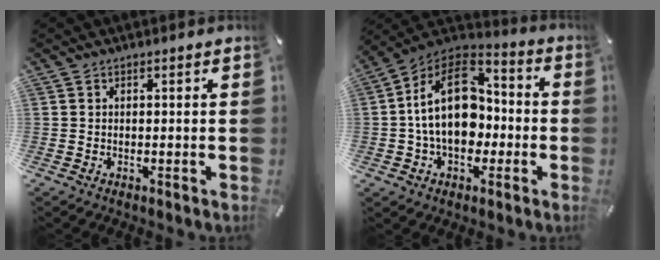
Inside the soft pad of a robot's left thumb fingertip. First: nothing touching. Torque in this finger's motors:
{"motor_torque": [1.83, 3.18, 0.94, -0.44, 0.62]}